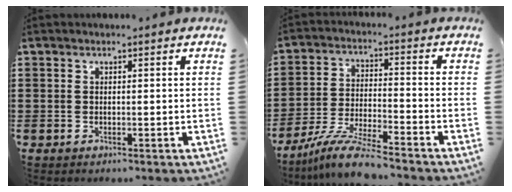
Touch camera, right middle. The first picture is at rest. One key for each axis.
{"total": 8.7, "fx": -7.7, "fy": 0.3, "fz": 4.1, "tx": -0.081, "ty": 0.000, "tz": -0.151}